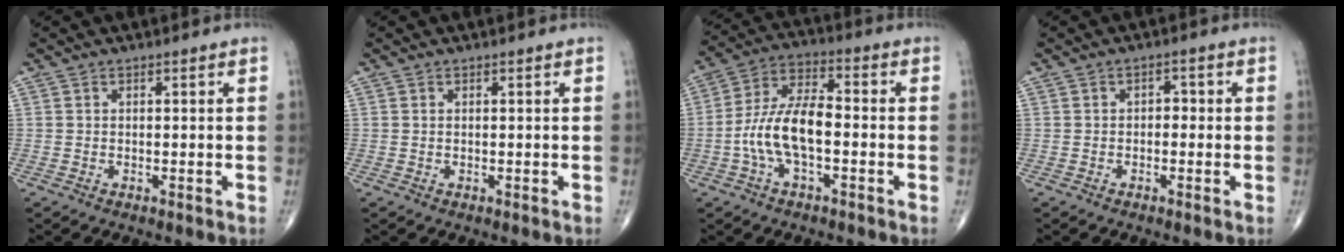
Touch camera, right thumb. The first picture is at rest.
{"total": 0.0}
{"total": 11.5, "force": [-2.3, 5.2, 10.0], "torque": [-0.202, 0.040, -0.050]}
{"total": 1.8, "force": [-0.3, 1.3, 1.2], "torque": [-0.001, 0.009, -0.013]}